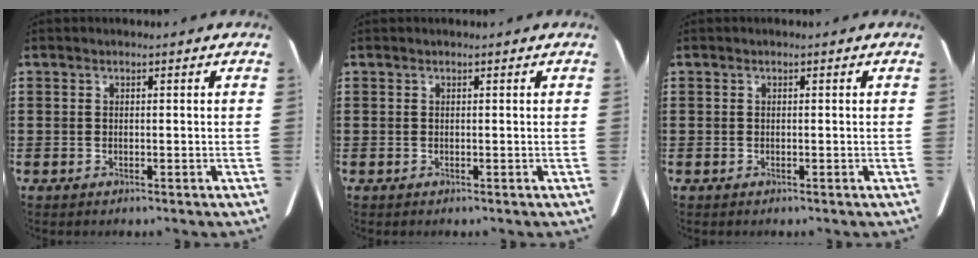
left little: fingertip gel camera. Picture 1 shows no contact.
{"total": 0.0}
{"total": 0.0}